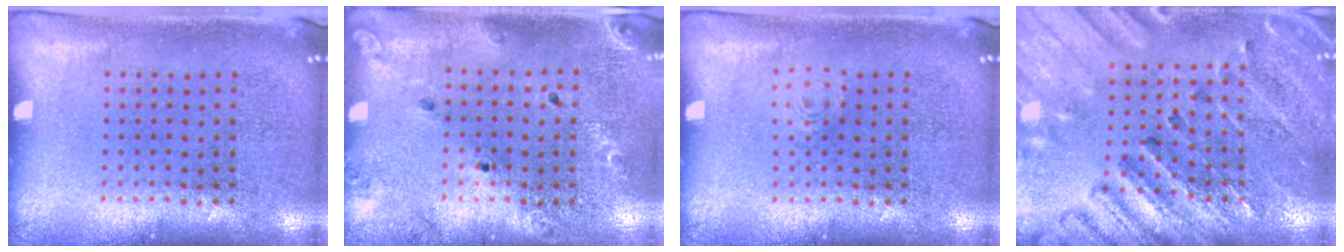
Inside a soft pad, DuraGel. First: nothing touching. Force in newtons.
{"total": 1.4, "press": 1.4, "slide": 0.1}
{"total": 0.8, "press": 0.8, "slide": 0.2}
{"total": 2.5, "press": 2.5, "slide": 0.4}